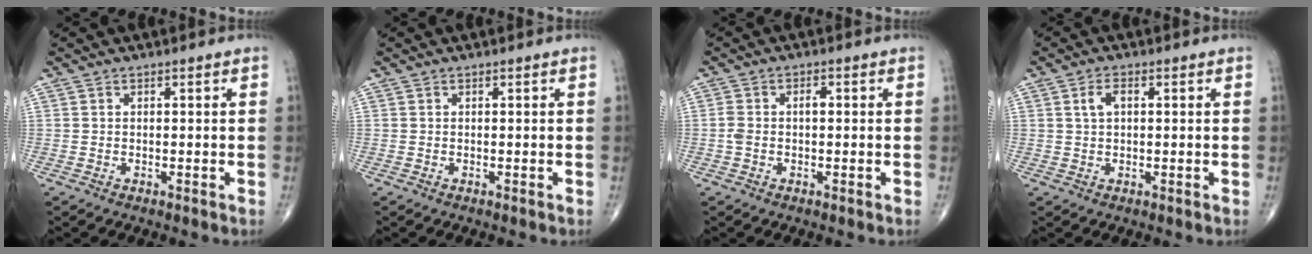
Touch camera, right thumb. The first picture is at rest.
{"total": 0.0}
{"total": 3.0, "force": [-0.2, 1.7, 2.5], "torque": [-0.061, 0.014, -0.004]}
{"total": 2.8, "force": [0.7, 1.5, 2.3], "torque": [-0.046, 0.008, 0.014]}